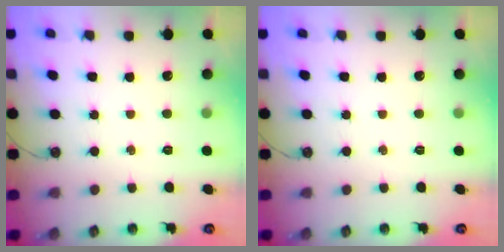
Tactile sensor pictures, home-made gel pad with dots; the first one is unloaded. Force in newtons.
{"total": 0.0}